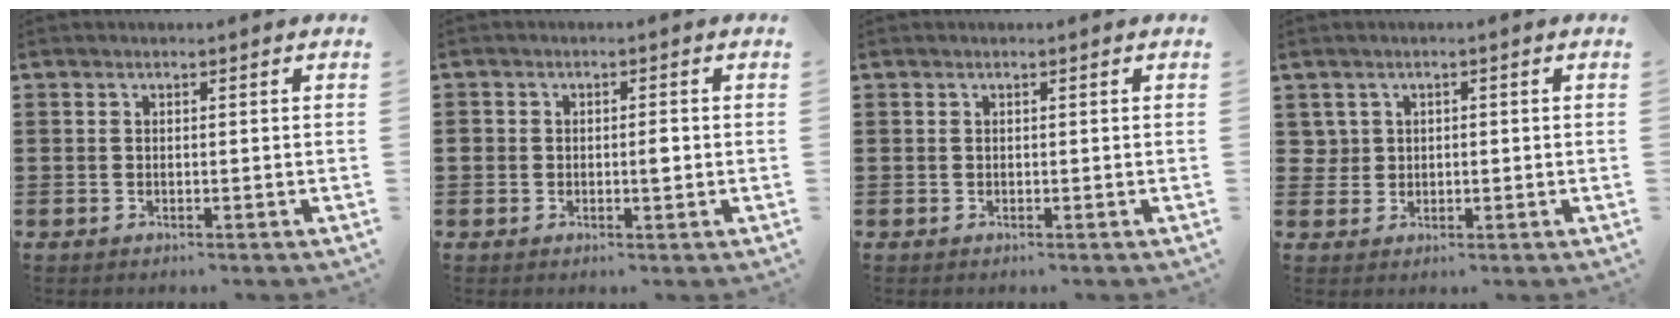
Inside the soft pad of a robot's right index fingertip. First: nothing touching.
{"total": 2.2, "force": [-0.3, 1.3, 1.8], "torque": [-0.035, 0.003, -0.006]}
{"total": 0.0}
{"total": 1.8, "force": [0.5, 1.7, 0.4], "torque": [-0.016, 0.009, 0.007]}